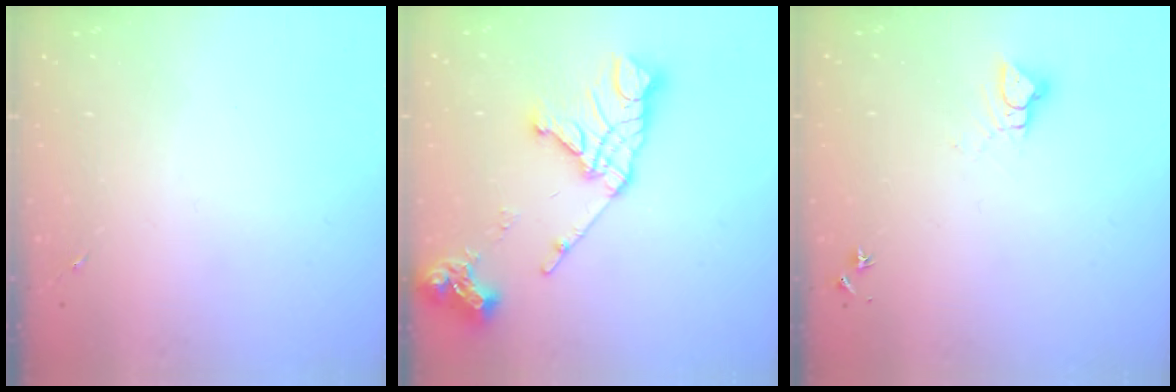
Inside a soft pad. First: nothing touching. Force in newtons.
{"total": 17.0, "press": 16.9, "slide": 1.8}
{"total": 4.2, "press": 4.2, "slide": 0.3}